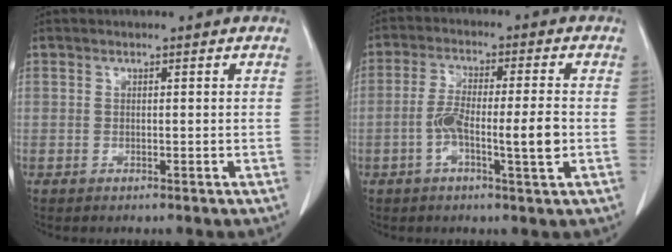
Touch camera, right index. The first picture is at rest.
{"total": 7.9, "force": [-1.7, 0.8, 7.7], "torque": [-0.139, 0.007, -0.030]}